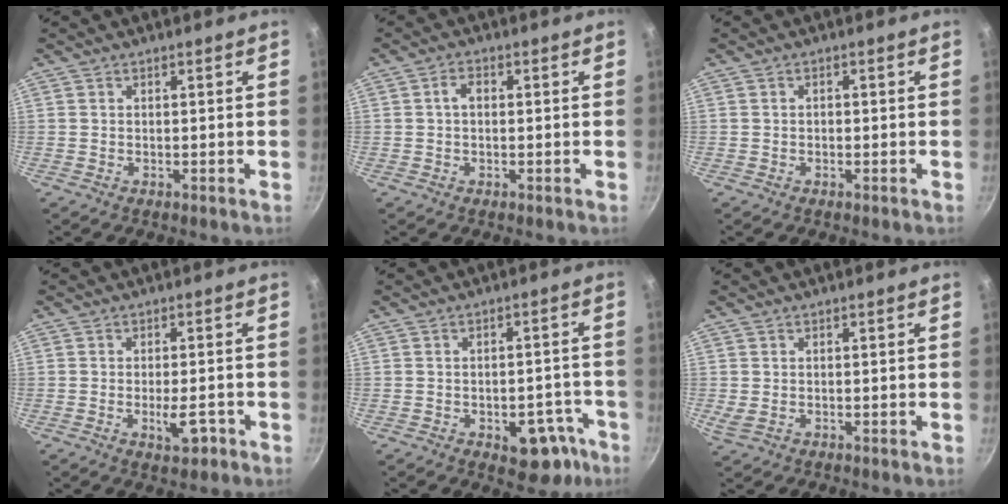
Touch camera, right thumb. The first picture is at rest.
{"total": 2.3, "force": [0.1, 1.5, 1.8], "torque": [-0.028, 0.008, -0.001]}
{"total": 0.7, "force": [-0.1, 0.5, 0.4], "torque": [-0.003, 0.003, -0.004]}
{"total": 4.9, "force": [-2.2, 2.3, 3.7], "torque": [-0.045, 0.014, -0.029]}
{"total": 8.7, "force": [-4.5, 4.9, 5.6], "torque": [-0.042, 0.039, -0.049]}
{"total": 1.7, "force": [-0.2, 1.1, 1.2], "torque": [-0.035, -0.004, 0.000]}